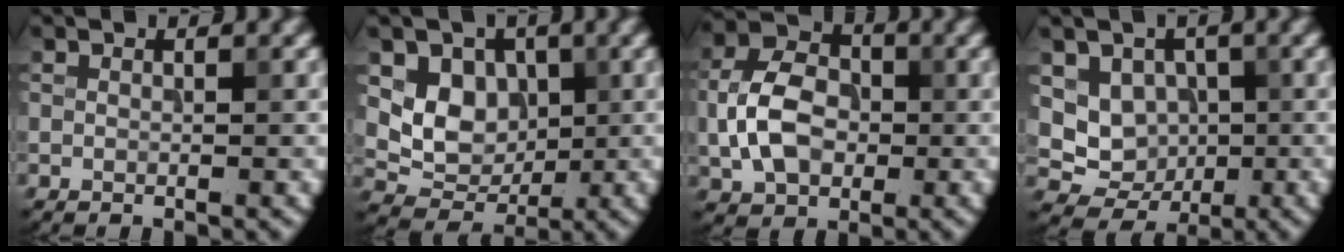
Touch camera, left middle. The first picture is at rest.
{"total": 4.8, "force": [1.0, 4.0, 2.5], "torque": [-0.045, -0.011, 0.014]}
{"total": 6.2, "force": [-0.9, 4.4, 4.2], "torque": [-0.084, 0.008, -0.021]}
{"total": 4.5, "force": [0.4, 4.0, 2.0], "torque": [-0.023, -0.007, 0.008]}